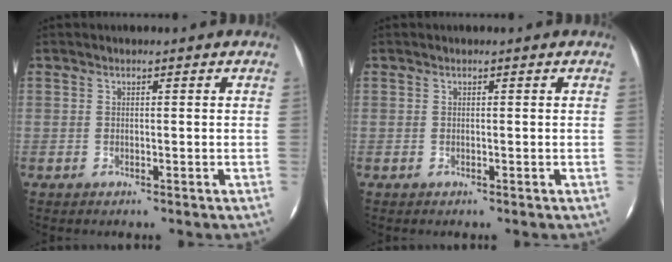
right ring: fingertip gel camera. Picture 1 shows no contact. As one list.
[{"total": 0.0}]